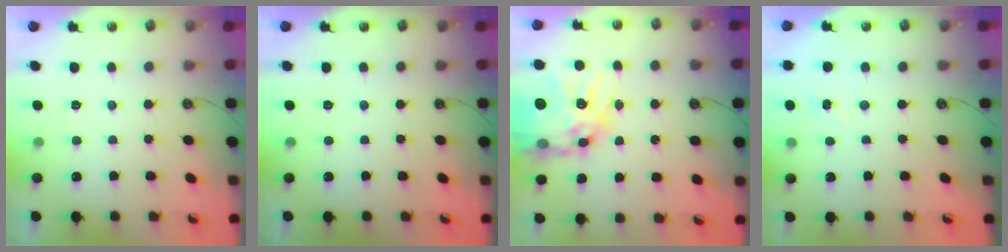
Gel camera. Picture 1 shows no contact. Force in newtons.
{"total": 0.0}
{"total": 23.3, "press": 23.2, "slide": 2.1}
{"total": 3.7, "press": 3.7, "slide": 0.4}